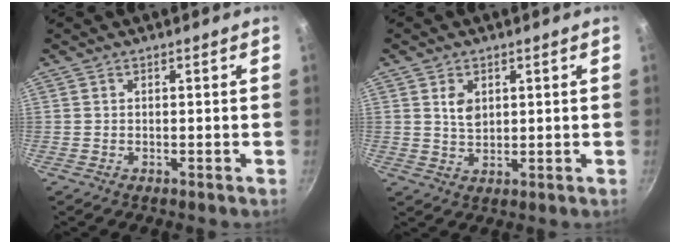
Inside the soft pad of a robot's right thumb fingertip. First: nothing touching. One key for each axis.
{"total": 3.7, "fx": 1.3, "fy": 2.5, "fz": 2.4, "tx": -0.029, "ty": -0.011, "tz": 0.026}